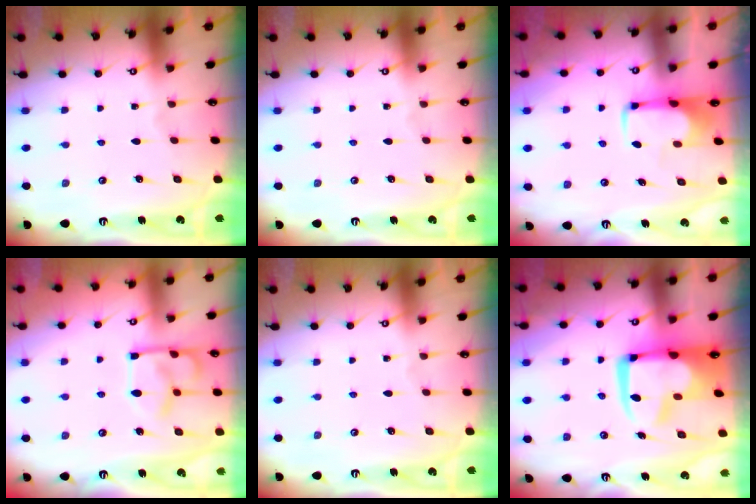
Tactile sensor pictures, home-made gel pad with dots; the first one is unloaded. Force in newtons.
{"total": 0.0}
{"total": 2.0, "press": 2.0, "slide": 0.4}
{"total": 12.9, "press": 12.9, "slide": 1.0}
{"total": 0.0}
{"total": 7.0, "press": 6.6, "slide": 2.3}